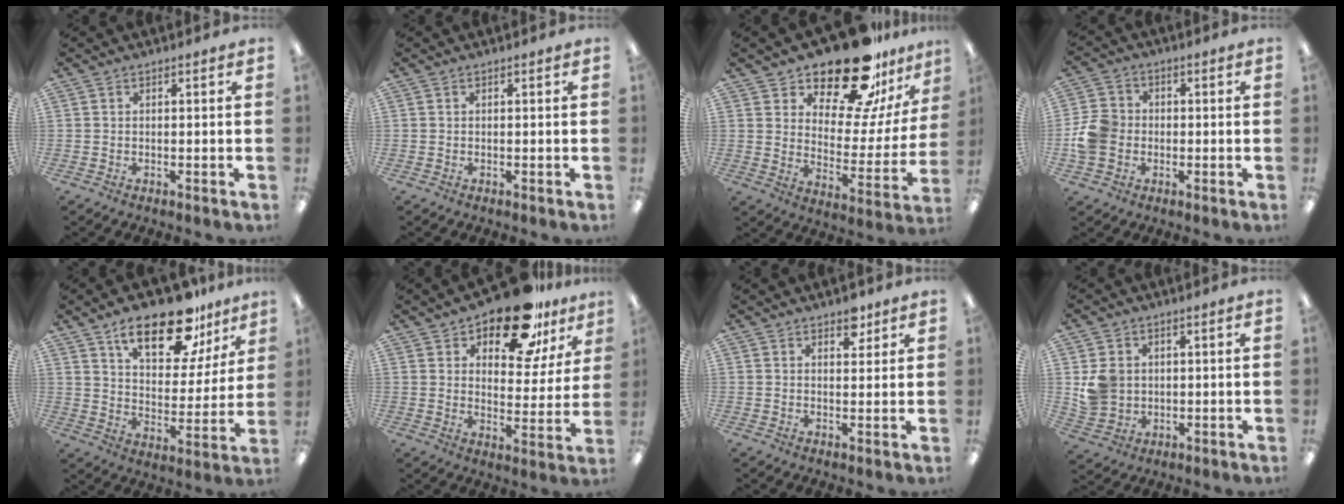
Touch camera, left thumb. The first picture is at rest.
{"total": 0.0}
{"total": 21.6, "force": [17.7, 7.6, 9.8], "torque": [-0.154, -0.129, 0.303]}
{"total": 8.1, "force": [-1.1, 7.0, 3.8], "torque": [-0.068, 0.018, -0.017]}
{"total": 19.6, "force": [13.2, 8.5, 11.7], "torque": [-0.174, -0.069, 0.220]}
{"total": 17.5, "force": [12.7, 7.7, 9.2], "torque": [-0.134, -0.073, 0.215]}
{"total": 4.3, "force": [3.1, 2.3, 1.9], "torque": [-0.003, -0.017, 0.049]}
{"total": 6.2, "force": [1.5, 5.7, 2.1], "torque": [-0.036, 0.010, 0.033]}